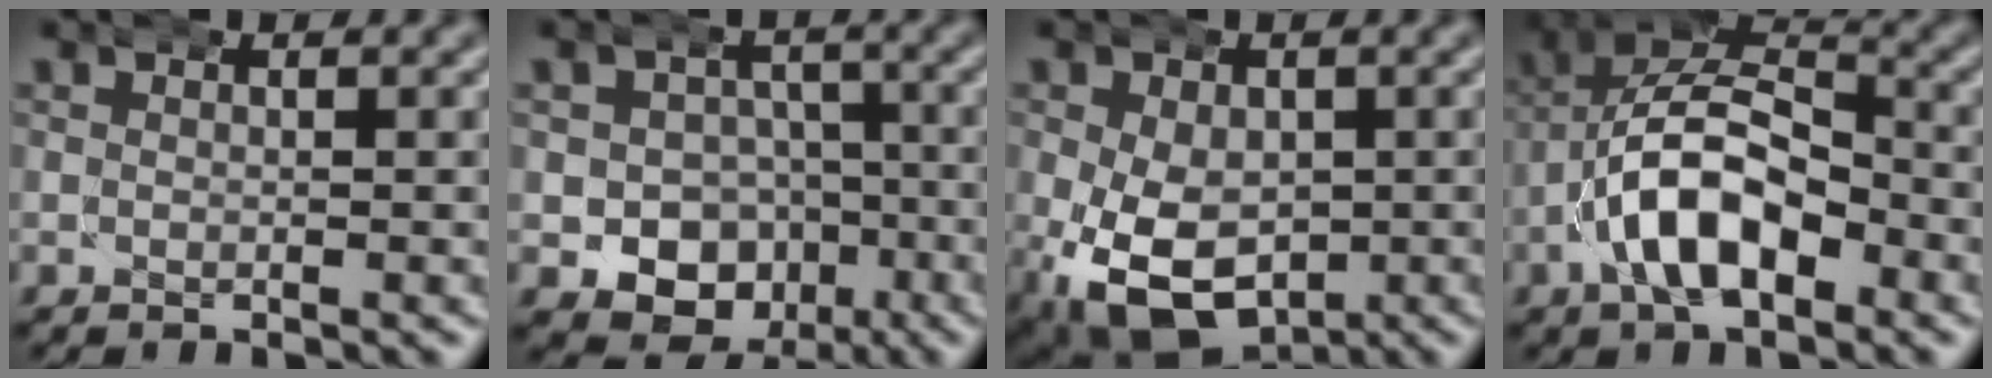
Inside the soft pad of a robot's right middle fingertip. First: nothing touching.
{"total": 11.7, "force": [-5.1, 10.1, 2.8], "torque": [-0.055, -0.065, -0.076]}
{"total": 12.6, "force": [-4.7, 9.6, 6.6], "torque": [-0.157, -0.072, -0.051]}
{"total": 8.9, "force": [-1.6, 6.2, 6.2], "torque": [-0.118, -0.012, -0.030]}